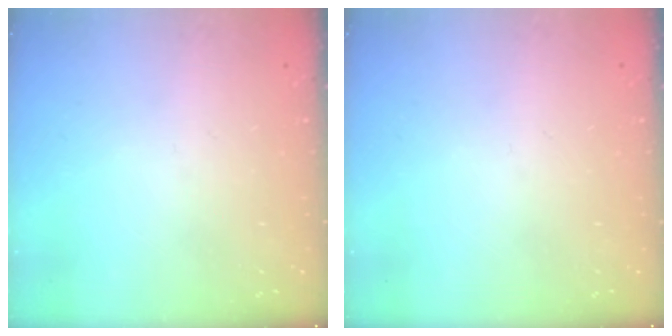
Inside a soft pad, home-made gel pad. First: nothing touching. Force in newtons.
{"total": 0.0}